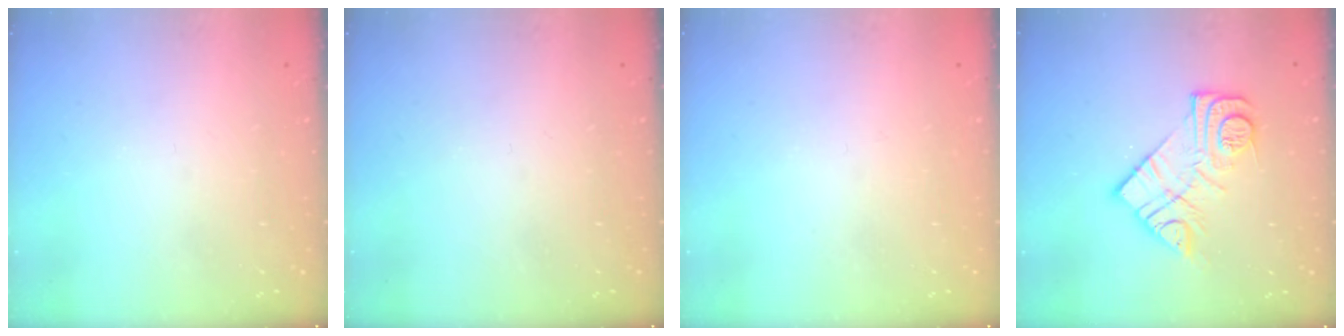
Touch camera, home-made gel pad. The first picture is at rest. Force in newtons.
{"total": 0.0}
{"total": 2.8, "press": 2.8, "slide": 0.4}
{"total": 13.2, "press": 13.2, "slide": 0.9}